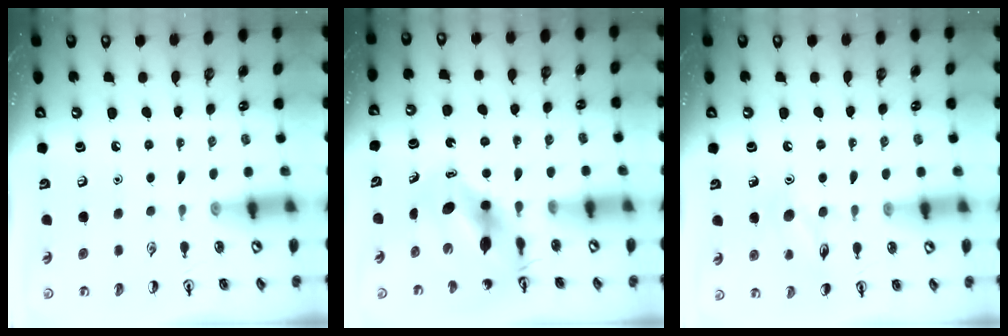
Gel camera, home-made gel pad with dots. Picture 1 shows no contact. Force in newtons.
{"total": 10.6, "press": 10.2, "slide": 3.0}
{"total": 10.4, "press": 10.3, "slide": 1.0}